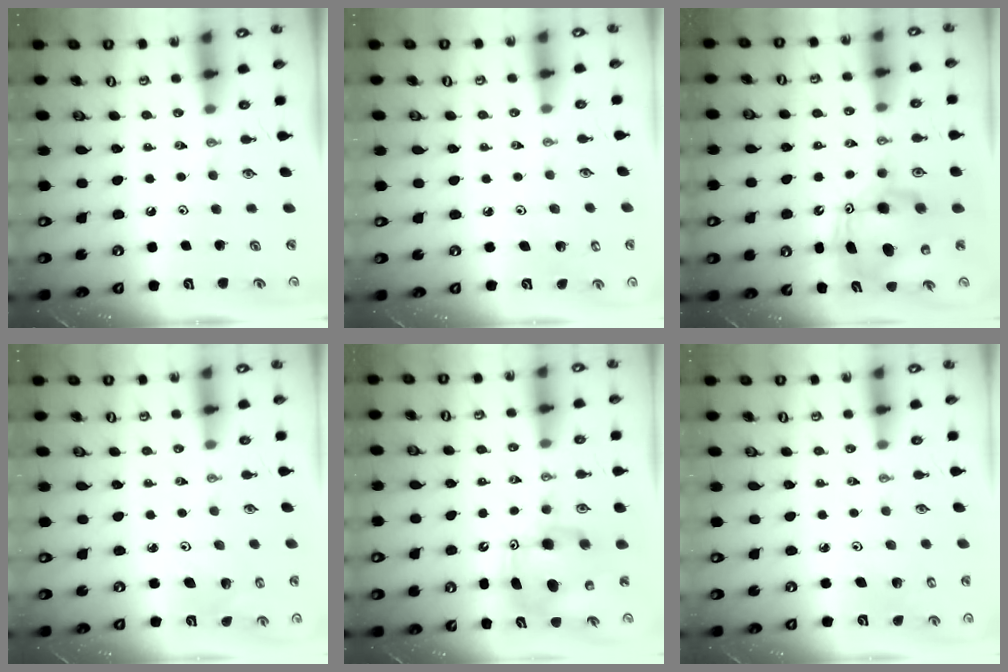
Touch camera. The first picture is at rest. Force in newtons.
{"total": 2.3, "press": 2.3, "slide": 0.1}
{"total": 11.1, "press": 10.9, "slide": 2.0}
{"total": 3.9, "press": 3.6, "slide": 1.4}
{"total": 9.2, "press": 9.0, "slide": 2.1}
{"total": 2.7, "press": 2.7, "slide": 0.5}